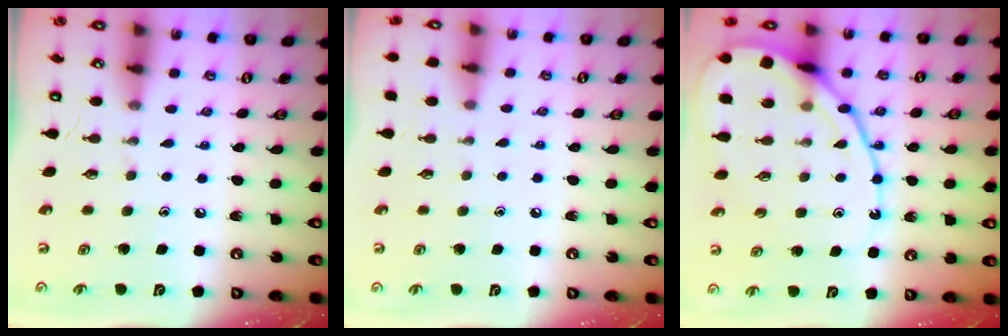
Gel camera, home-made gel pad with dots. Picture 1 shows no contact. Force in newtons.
{"total": 2.6, "press": 2.6, "slide": 0.3}
{"total": 14.5, "press": 14.4, "slide": 1.5}